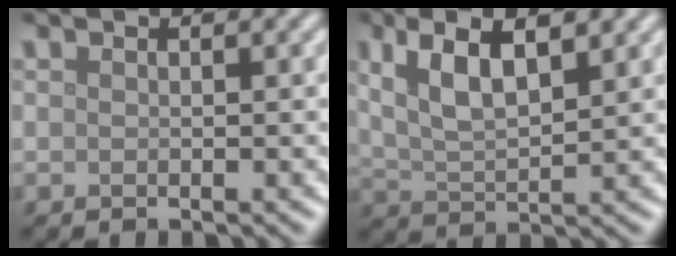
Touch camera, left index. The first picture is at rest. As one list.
[{"total": 6.5, "force": [3.0, 2.4, 5.2], "torque": [-0.102, 0.005, 0.056]}]